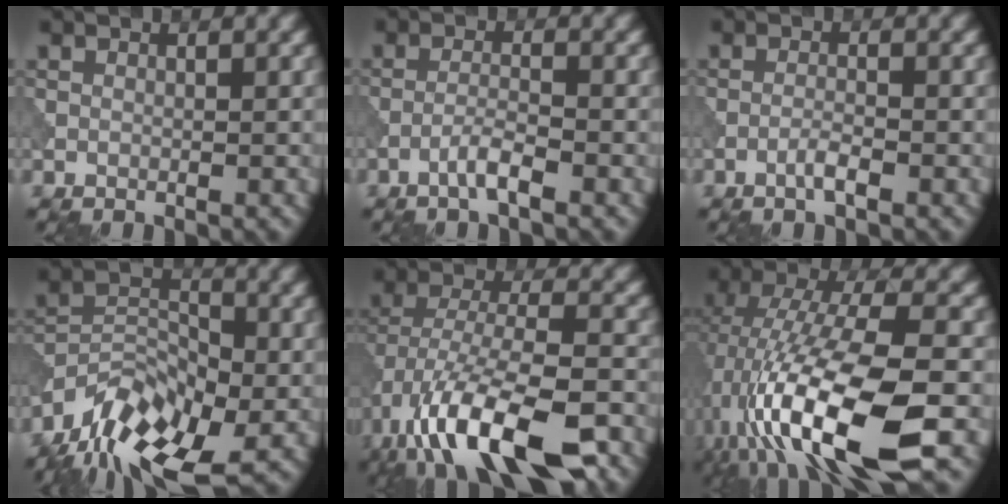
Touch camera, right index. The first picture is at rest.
{"total": 2.2, "force": [-1.3, 0.2, 1.7], "torque": [-0.033, 0.011, -0.031]}
{"total": 1.4, "force": [-0.8, 0.2, 1.2], "torque": [-0.021, 0.008, -0.019]}
{"total": 10.4, "force": [-7.1, 4.9, 5.9], "torque": [-0.099, 0.001, -0.137]}
{"total": 14.0, "force": [-7.6, 5.6, 10.4], "torque": [-0.204, -0.007, -0.134]}
{"total": 15.2, "force": [-4.2, 5.3, 13.6], "torque": [-0.251, 0.005, -0.074]}